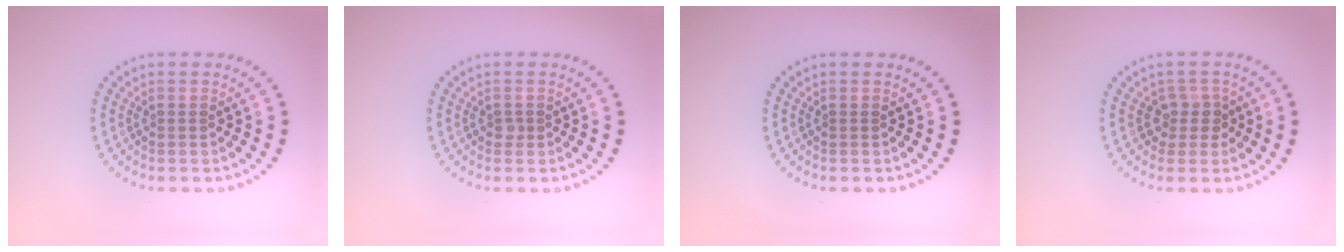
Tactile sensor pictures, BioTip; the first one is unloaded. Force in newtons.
{"total": 0.6, "press": 0.5, "slide": 0.4}
{"total": 0.0}
{"total": 1.8, "press": 1.4, "slide": 1.2}